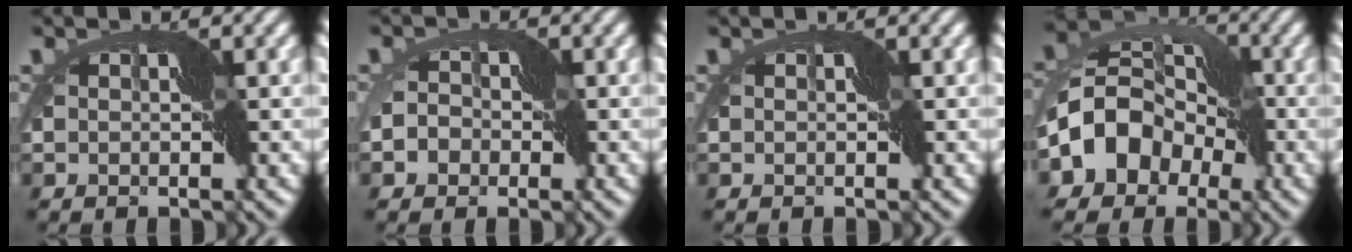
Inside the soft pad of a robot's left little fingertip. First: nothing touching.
{"total": 3.4, "force": [-2.0, 2.6, 1.0], "torque": [-0.005, -0.002, -0.047]}
{"total": 0.0}
{"total": 9.9, "force": [-2.9, 7.1, 6.2], "torque": [-0.114, 0.001, -0.077]}